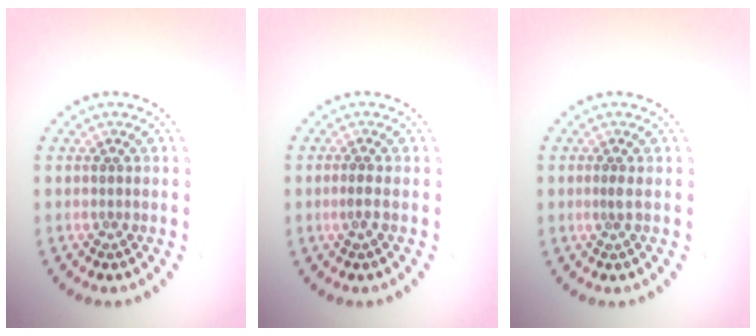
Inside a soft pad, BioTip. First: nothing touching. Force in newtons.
{"total": 1.0, "press": 0.8, "slide": 0.5}
{"total": 1.0, "press": 0.6, "slide": 0.8}